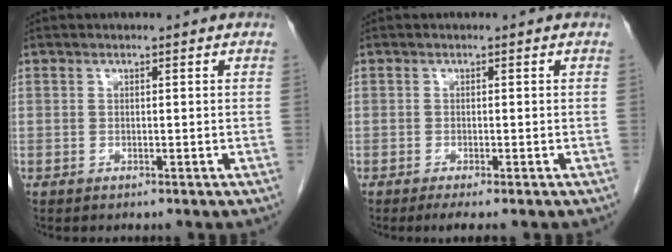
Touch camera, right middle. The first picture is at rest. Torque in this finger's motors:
{"motor_torque": [0.32, -0.24, 0.02, 0.02]}